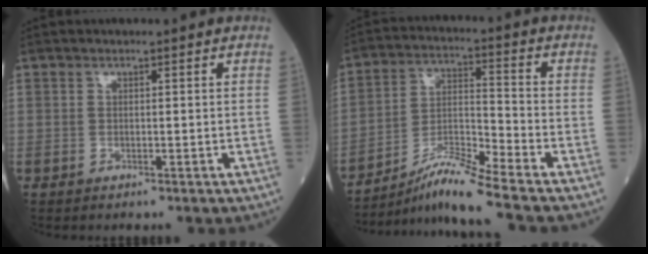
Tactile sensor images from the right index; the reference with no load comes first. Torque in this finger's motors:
{"motor_torque": [-0.29, -0.36, 0.18, 0.04]}